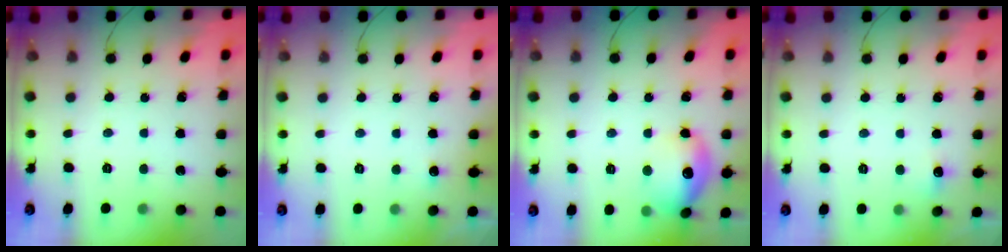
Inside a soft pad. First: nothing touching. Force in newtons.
{"total": 2.8, "press": 2.6, "slide": 1.2}
{"total": 15.4, "press": 15.4, "slide": 1.3}
{"total": 4.2, "press": 4.0, "slide": 1.1}